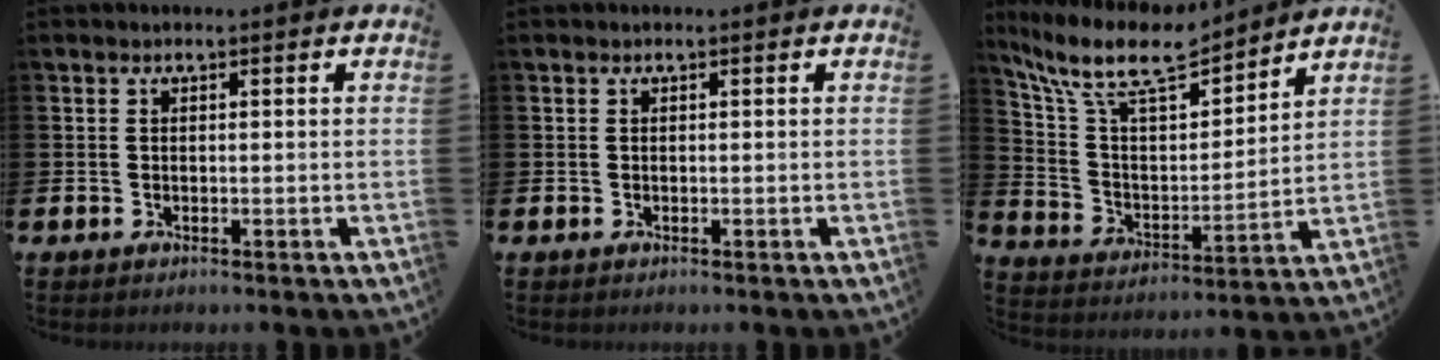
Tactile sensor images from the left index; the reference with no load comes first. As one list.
[{"total": 0.0}, {"total": 10.9, "force": [9.2, 3.2, 4.9], "torque": [-0.127, -0.057, 0.159]}]